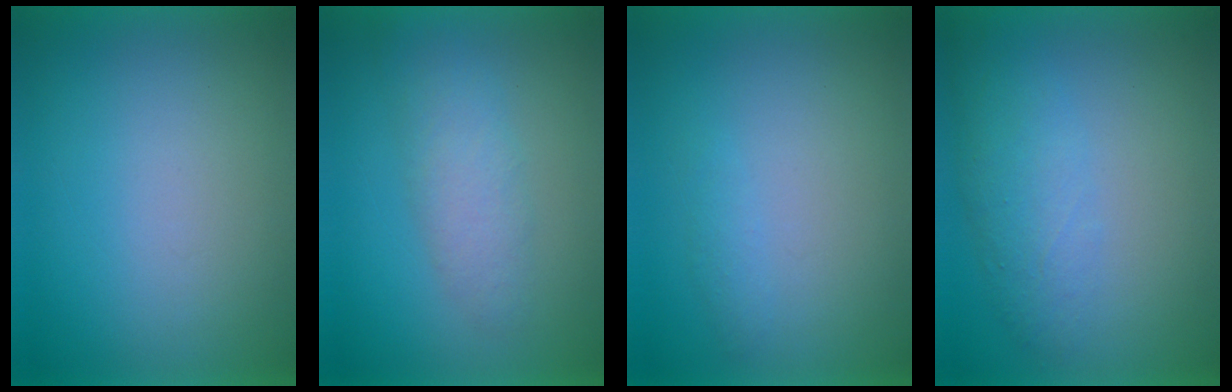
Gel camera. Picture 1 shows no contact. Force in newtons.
{"total": 3.1}
{"total": 1.4}
{"total": 3.9}